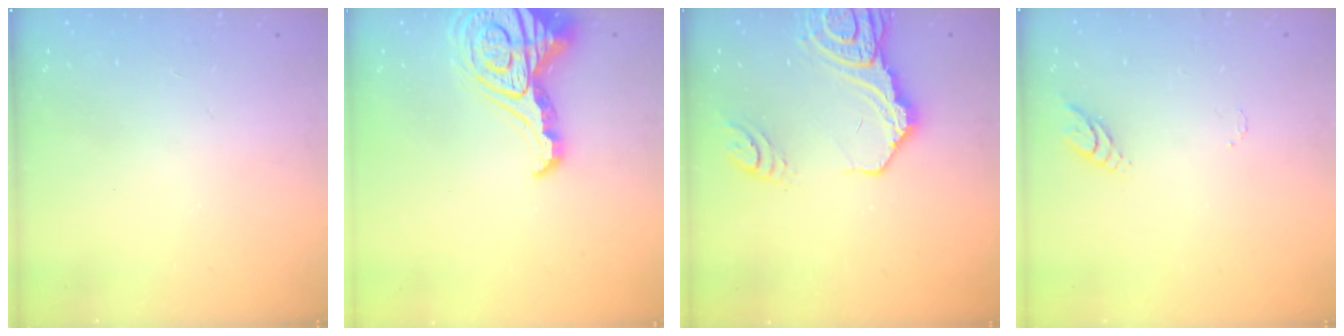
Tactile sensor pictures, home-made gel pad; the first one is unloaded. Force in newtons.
{"total": 12.6, "press": 12.5, "slide": 1.2}
{"total": 16.4, "press": 16.3, "slide": 1.9}
{"total": 4.1, "press": 4.1, "slide": 0.4}